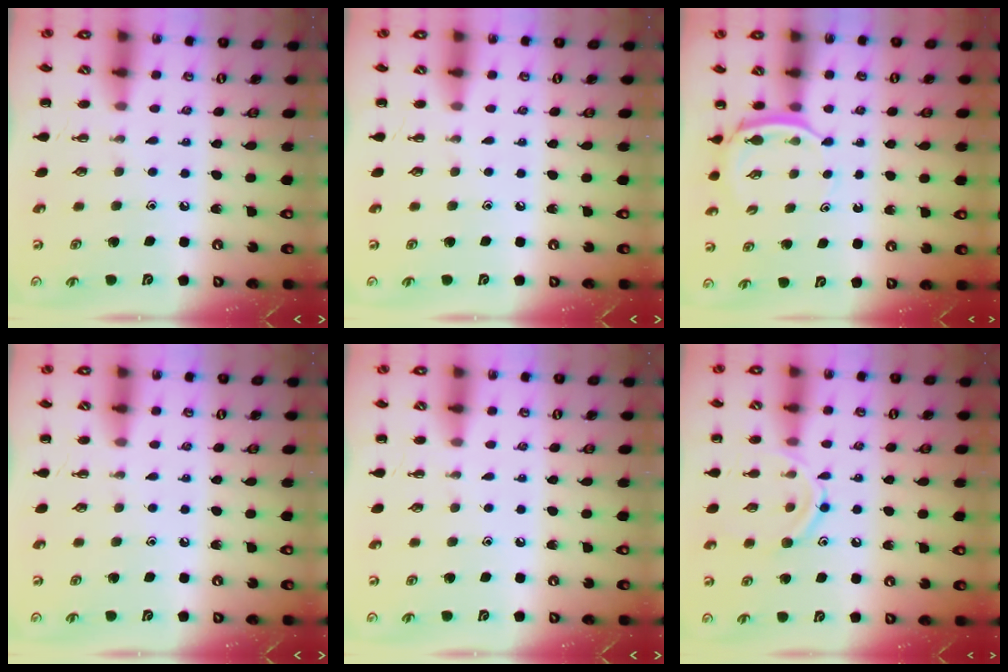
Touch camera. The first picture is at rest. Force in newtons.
{"total": 0.0}
{"total": 4.0, "press": 3.8, "slide": 1.3}
{"total": 0.0}
{"total": 0.0}
{"total": 11.6, "press": 11.5, "slide": 1.4}